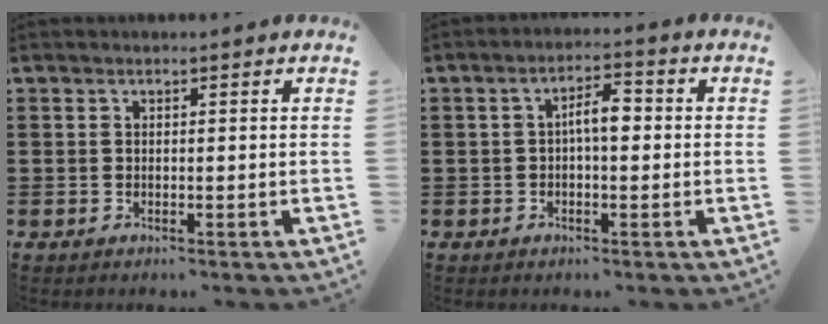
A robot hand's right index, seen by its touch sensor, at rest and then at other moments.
{"total": 4.0, "force": [-0.2, 1.3, 3.8], "torque": [-0.071, 0.010, -0.007]}